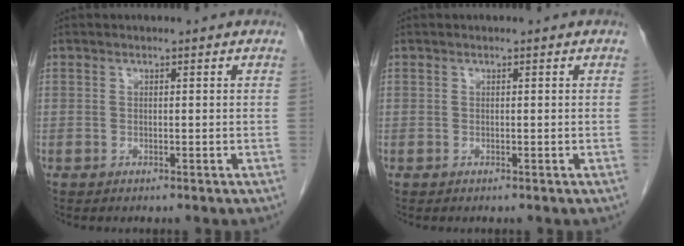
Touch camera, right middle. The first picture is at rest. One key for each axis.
{"total": 0.0}